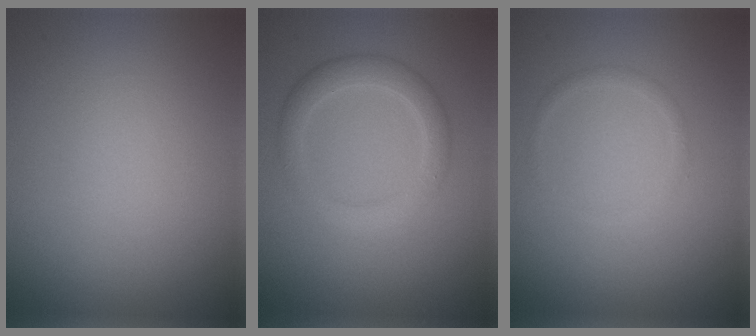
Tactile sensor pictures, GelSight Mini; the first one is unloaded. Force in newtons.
{"total": 2.9, "press": 2.9, "slide": 0.2}
{"total": 0.8, "press": 0.8, "slide": 0.1}